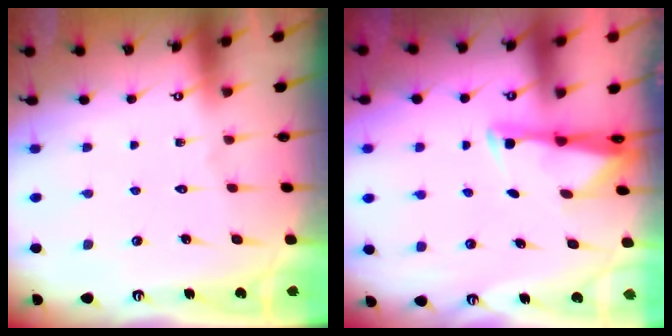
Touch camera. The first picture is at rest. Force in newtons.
{"total": 2.8, "press": 2.8, "slide": 0.4}